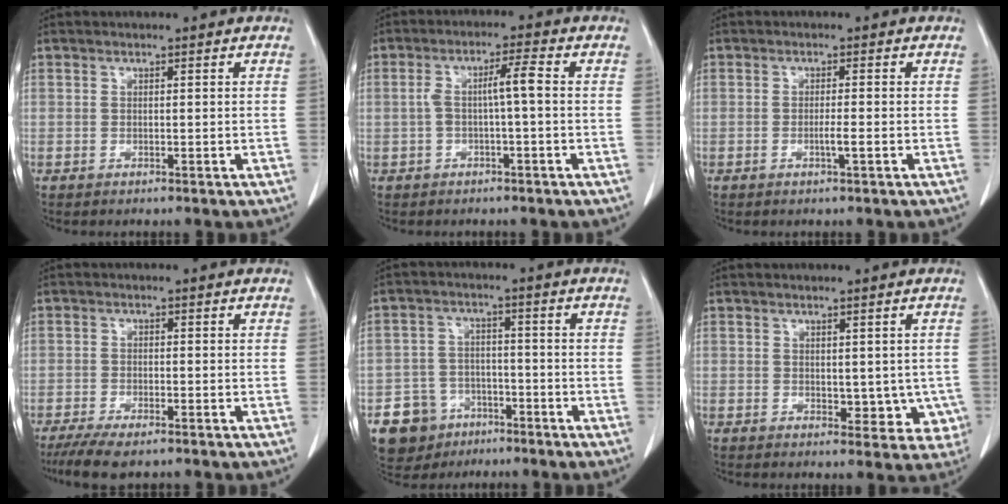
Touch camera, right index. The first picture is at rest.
{"total": 4.5, "force": [-0.1, 0.3, 4.4], "torque": [-0.082, 0.019, 0.002]}
{"total": 1.9, "force": [-0.6, -0.2, 1.8], "torque": [-0.033, -0.002, -0.011]}
{"total": 6.6, "force": [-4.9, 1.8, 4.0], "torque": [-0.064, -0.013, -0.079]}
{"total": 8.3, "force": [-4.6, 6.8, 1.4], "torque": [-0.030, 0.012, -0.068]}
{"total": 5.4, "force": [-0.2, 3.4, 4.2], "torque": [-0.023, -0.003, 0.004]}